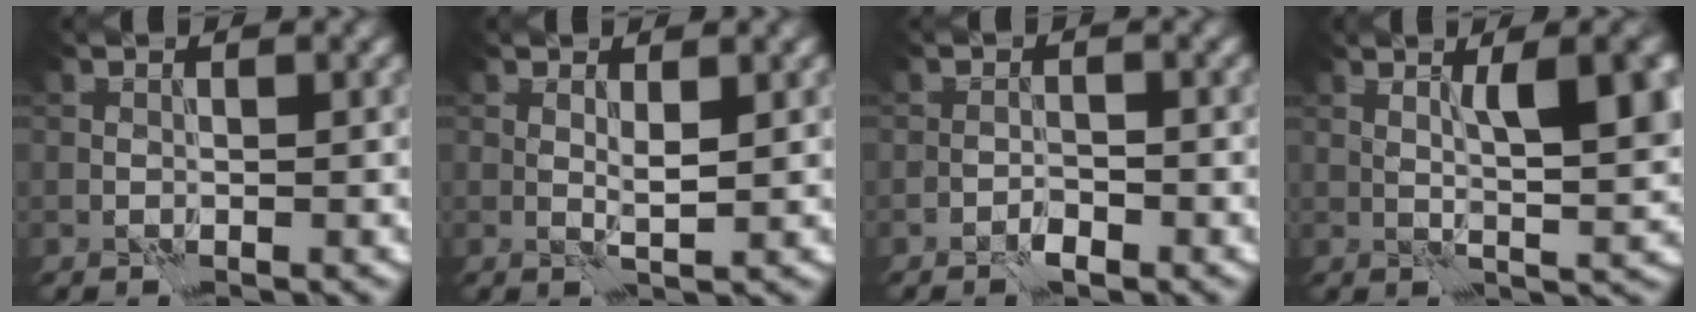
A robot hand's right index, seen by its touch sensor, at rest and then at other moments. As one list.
[{"total": 1.2, "force": [0.6, 0.1, 1.1], "torque": [-0.024, -0.003, 0.010]}, {"total": 1.4, "force": [-1.1, 0.5, 0.8], "torque": [-0.012, 0.004, -0.021]}, {"total": 6.4, "force": [1.7, 1.4, 6.0], "torque": [-0.085, 0.003, 0.028]}]